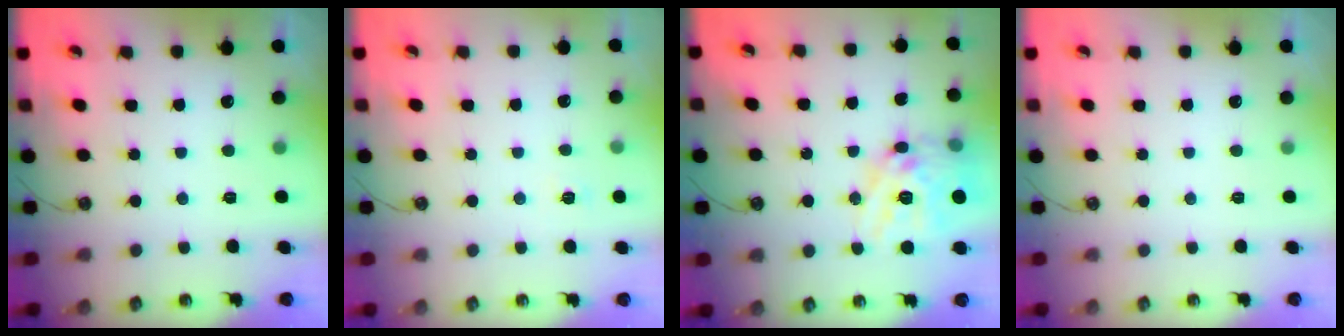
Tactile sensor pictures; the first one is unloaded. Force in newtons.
{"total": 2.6, "press": 2.6, "slide": 0.2}
{"total": 18.2, "press": 18.1, "slide": 1.8}
{"total": 0.0}